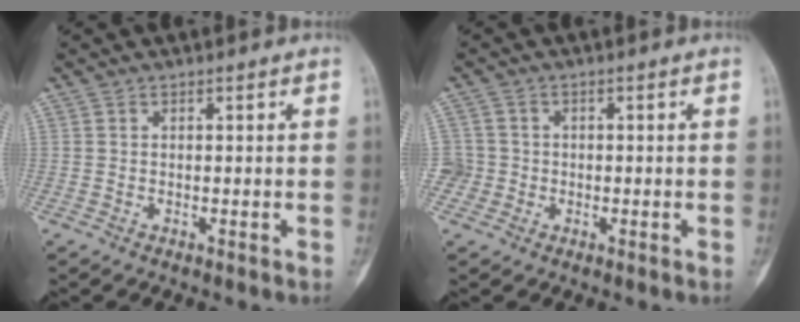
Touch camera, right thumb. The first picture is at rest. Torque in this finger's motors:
{"motor_torque": [-0.10, -0.16, 0.37, -0.19, 0.01]}